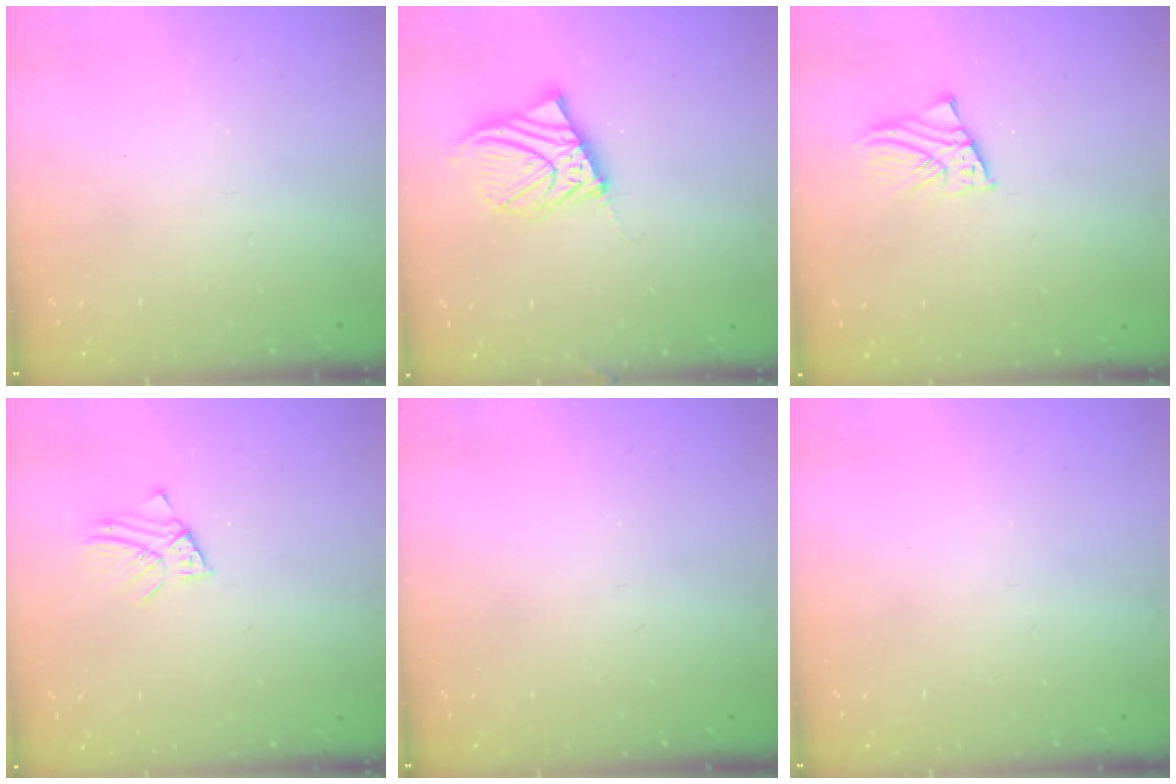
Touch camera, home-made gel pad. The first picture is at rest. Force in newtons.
{"total": 9.6, "press": 9.4, "slide": 1.6}
{"total": 2.2, "press": 2.2, "slide": 0.1}
{"total": 3.0, "press": 3.0, "slide": 0.2}
{"total": 0.0}
{"total": 0.0}